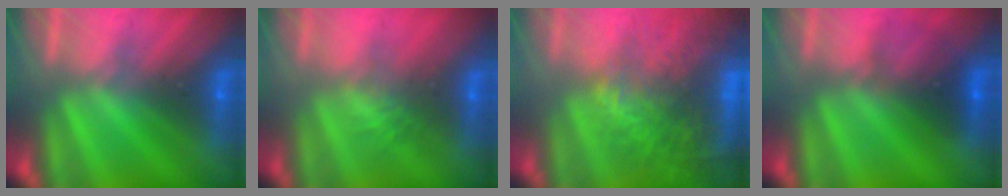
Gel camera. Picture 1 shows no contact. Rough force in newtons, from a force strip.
{"total": 2.8}
{"total": 5.6}
{"total": 3.0}